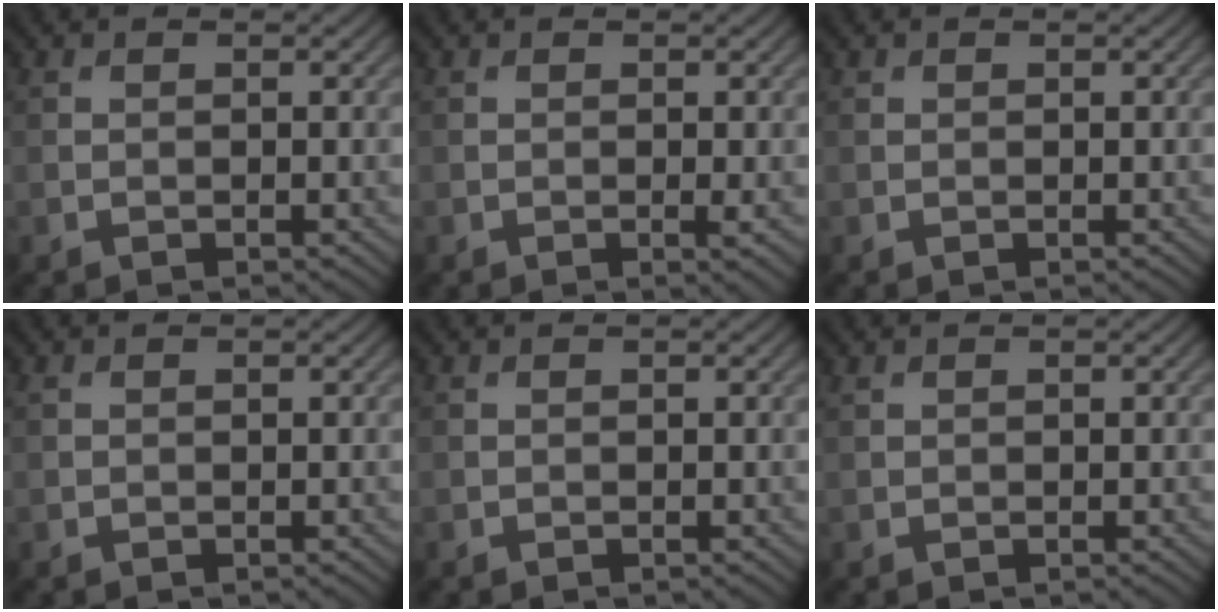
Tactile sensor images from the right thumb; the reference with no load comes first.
{"total": 0.8, "force": [-0.1, 0.1, 0.8], "torque": [-0.015, -0.004, -0.003]}
{"total": 0.0}
{"total": 0.8, "force": [0.3, 0.7, 0.4], "torque": [-0.010, 0.003, 0.005]}
{"total": 0.0}
{"total": 0.5, "force": [0.4, 0.3, 0.1], "torque": [-0.004, 0.002, 0.011]}